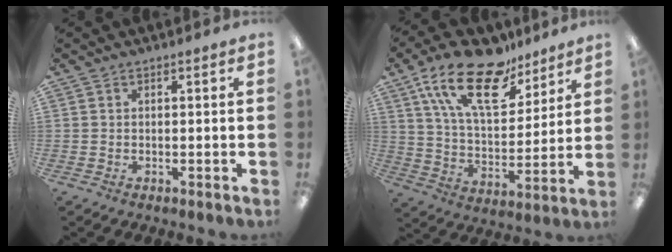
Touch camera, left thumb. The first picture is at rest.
{"total": 20.8, "force": [13.8, 9.2, 12.5], "torque": [-0.227, -0.068, 0.243]}